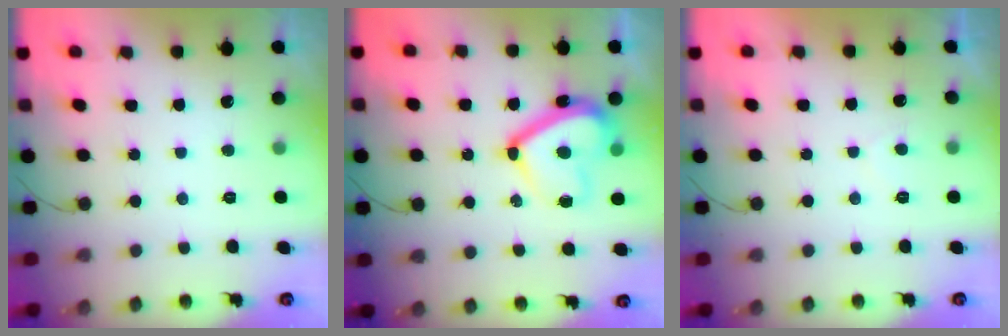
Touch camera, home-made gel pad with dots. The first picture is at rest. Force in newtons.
{"total": 15.2, "press": 15.1, "slide": 1.8}
{"total": 1.7, "press": 1.5, "slide": 0.7}